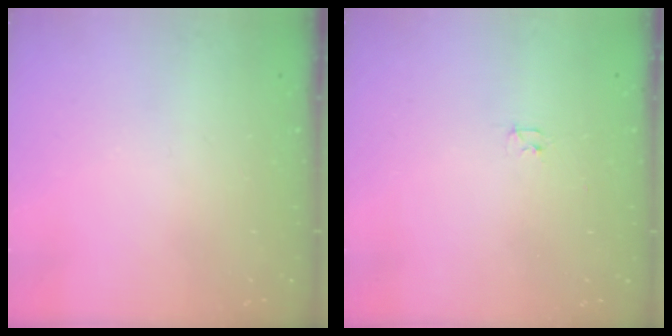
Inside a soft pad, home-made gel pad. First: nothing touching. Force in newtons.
{"total": 2.4, "press": 2.3, "slide": 0.4}